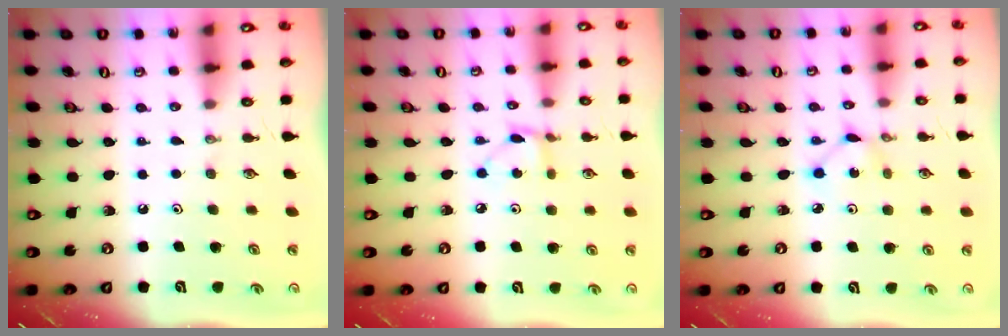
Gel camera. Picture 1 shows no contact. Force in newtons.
{"total": 4.5, "press": 4.4, "slide": 0.5}
{"total": 2.5, "press": 2.5, "slide": 0.2}